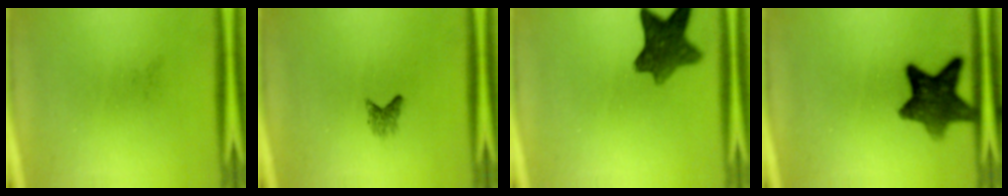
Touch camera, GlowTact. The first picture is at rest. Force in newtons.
{"total": 1.4}
{"total": 8.5}
{"total": 10.0}